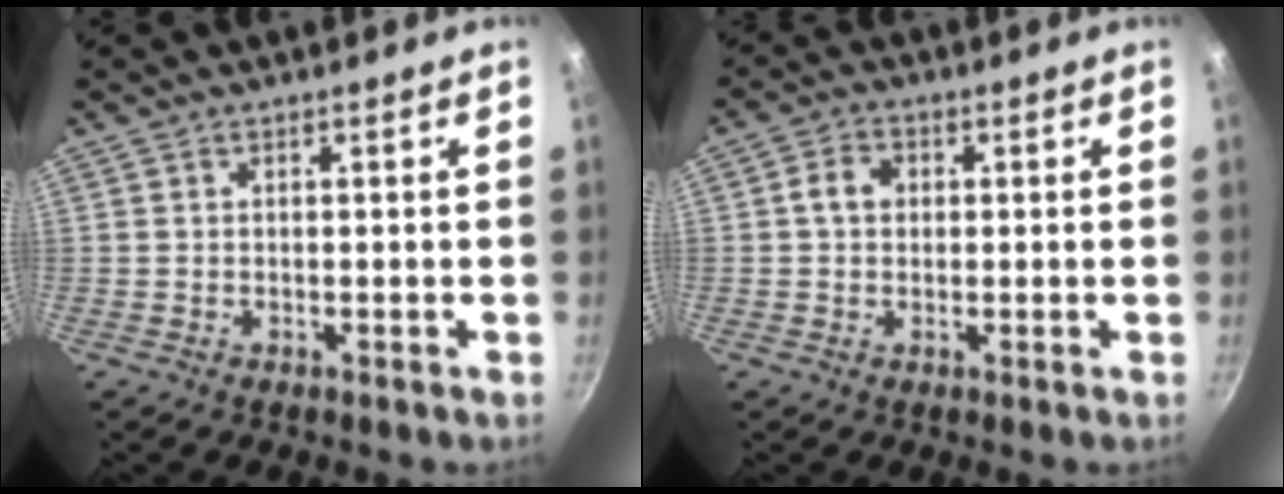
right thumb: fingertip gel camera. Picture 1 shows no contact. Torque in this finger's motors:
{"motor_torque": [1.49, 1.64, 0.53, -0.20, 0.16]}